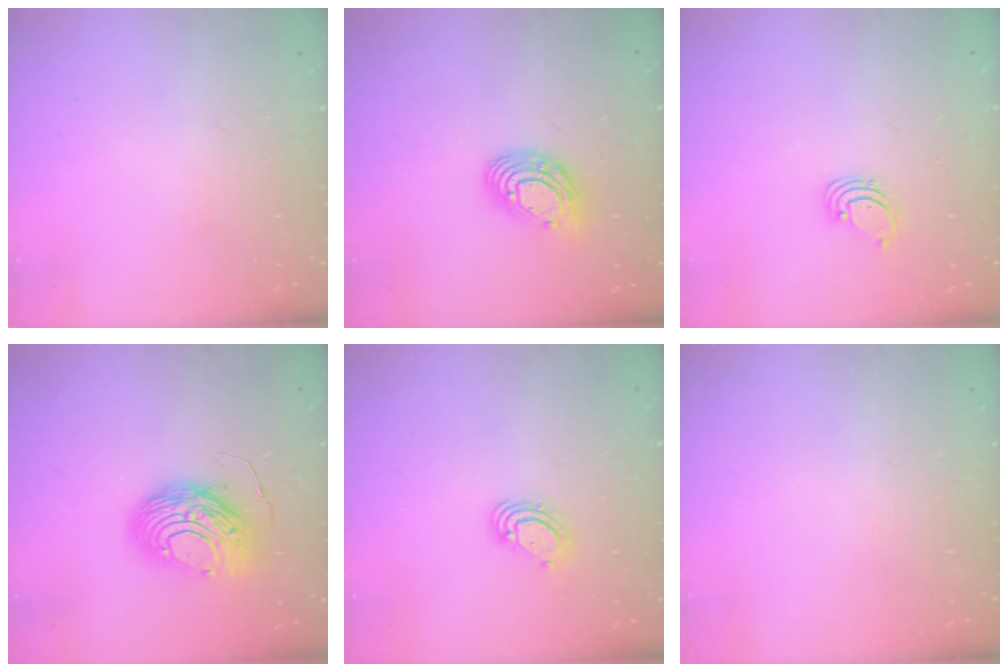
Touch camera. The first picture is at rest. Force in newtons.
{"total": 12.1, "press": 12.0, "slide": 1.2}
{"total": 1.4, "press": 1.4, "slide": 0.1}
{"total": 11.1, "press": 11.0, "slide": 1.0}
{"total": 4.1, "press": 4.1, "slide": 0.4}
{"total": 0.0}